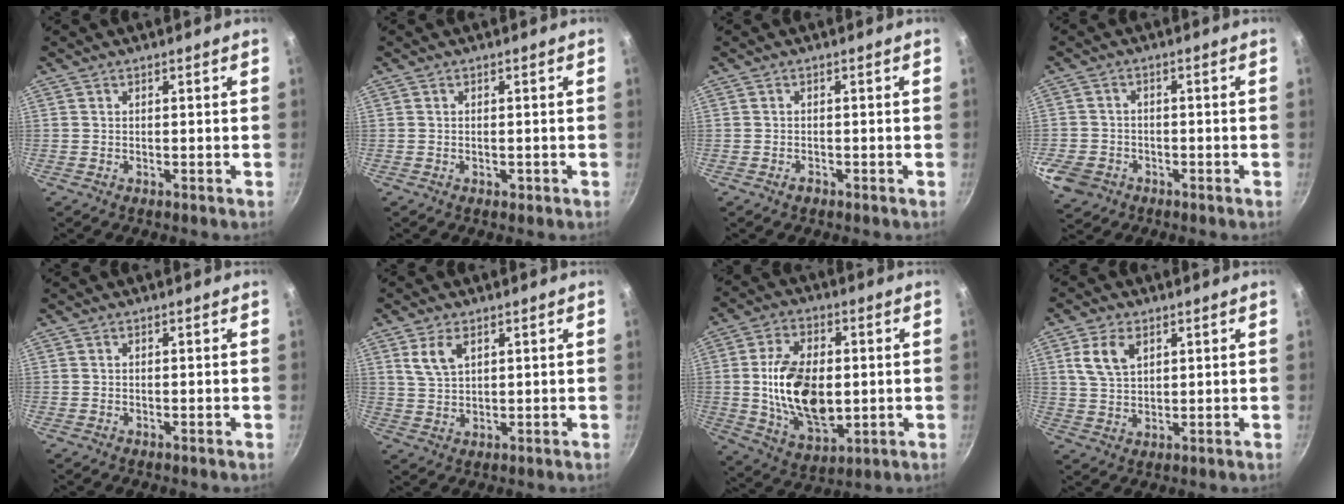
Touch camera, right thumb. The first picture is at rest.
{"total": 0.7, "force": [-0.3, 0.5, 0.4], "torque": [-0.003, 0.003, -0.002]}
{"total": 1.1, "force": [-0.7, 0.6, 0.6], "torque": [-0.007, 0.004, -0.011]}
{"total": 6.8, "force": [-3.2, 5.5, 2.3], "torque": [-0.054, 0.013, -0.051]}
{"total": 0.0}
{"total": 5.0, "force": [2.4, 2.7, 3.4], "torque": [-0.063, -0.008, 0.054]}
{"total": 17.0, "force": [-0.1, 9.9, 13.9], "torque": [-0.229, -0.008, 0.009]}
{"total": 7.0, "force": [2.9, 4.3, 4.7], "torque": [-0.083, -0.007, 0.060]}